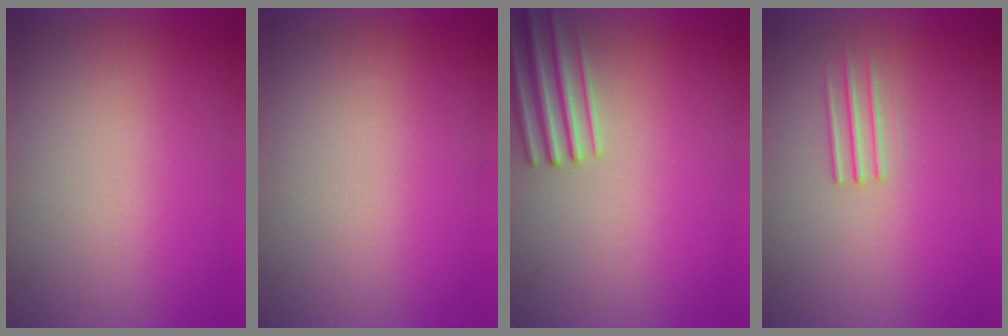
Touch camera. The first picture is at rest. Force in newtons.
{"total": 0.0}
{"total": 2.7}
{"total": 1.1}